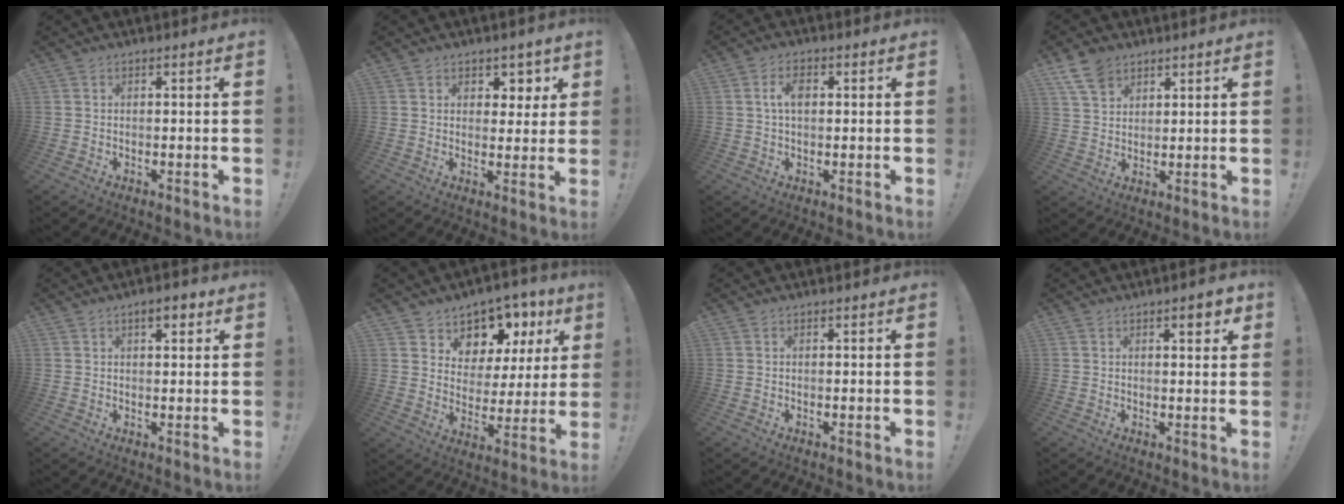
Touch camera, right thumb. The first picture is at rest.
{"total": 4.9, "force": [2.7, 3.8, 1.4], "torque": [-0.001, -0.022, 0.047]}
{"total": 4.7, "force": [0.8, 2.8, 3.7], "torque": [-0.071, 0.011, 0.012]}
{"total": 8.2, "force": [5.4, 5.1, 3.5], "torque": [-0.067, -0.018, 0.107]}
{"total": 4.7, "force": [2.6, 1.8, 3.5], "torque": [-0.035, -0.009, 0.037]}
{"total": 9.4, "force": [6.9, 6.0, 2.6], "torque": [-0.030, -0.069, 0.128]}
{"total": 0.0}
{"total": 4.1, "force": [2.2, 0.9, 3.2], "torque": [-0.029, -0.015, 0.029]}